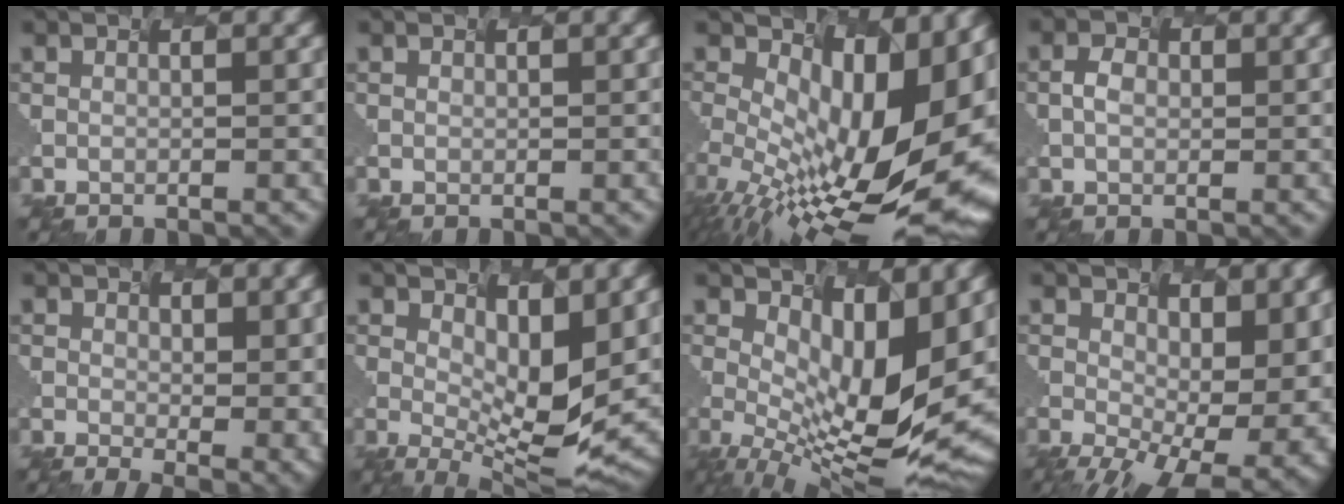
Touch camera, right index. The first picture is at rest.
{"total": 1.0, "force": [-0.3, -0.6, -0.7], "torque": [-0.004, -0.011, 0.015]}
{"total": 14.7, "force": [-1.6, 5.8, 13.5], "torque": [-0.237, -0.029, 0.019]}
{"total": 1.1, "force": [-1.1, 0.1, -0.3], "torque": [-0.025, -0.012, 0.013]}
{"total": 2.9, "force": [0.0, 0.4, 2.9], "torque": [-0.047, -0.028, 0.039]}
{"total": 5.0, "force": [0.1, 0.9, 5.0], "torque": [-0.112, -0.027, 0.036]}
{"total": 9.0, "force": [0.6, 2.4, 8.7], "torque": [-0.176, -0.028, 0.056]}
{"total": 9.6, "force": [-0.9, 3.9, 8.8], "torque": [-0.134, -0.031, 0.049]}